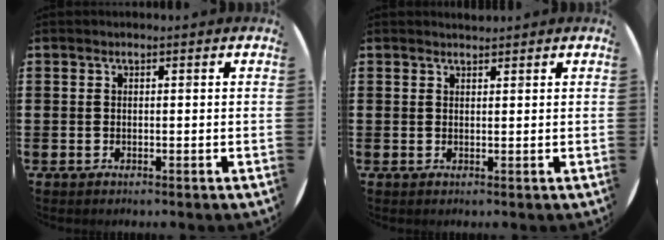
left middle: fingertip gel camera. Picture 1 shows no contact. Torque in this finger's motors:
{"motor_torque": [0.35, -0.33, -0.03, -0.01]}